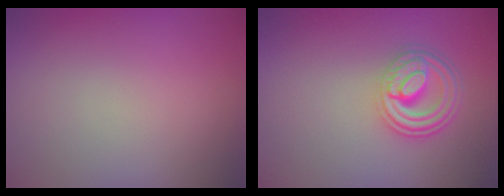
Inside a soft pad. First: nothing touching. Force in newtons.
{"total": 4.7, "press": 3.5, "slide": 3.1}